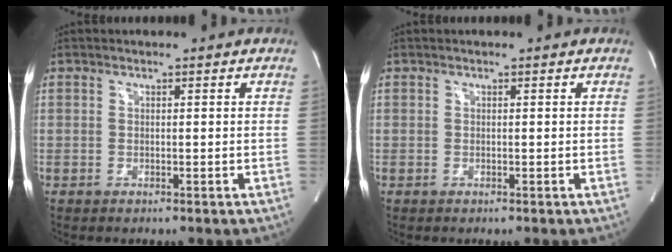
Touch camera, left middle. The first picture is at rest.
{"total": 0.0}